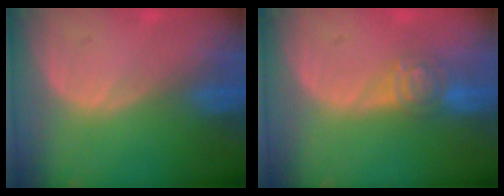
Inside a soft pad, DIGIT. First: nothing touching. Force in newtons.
{"total": 4.6, "press": 4.3, "slide": 1.5}